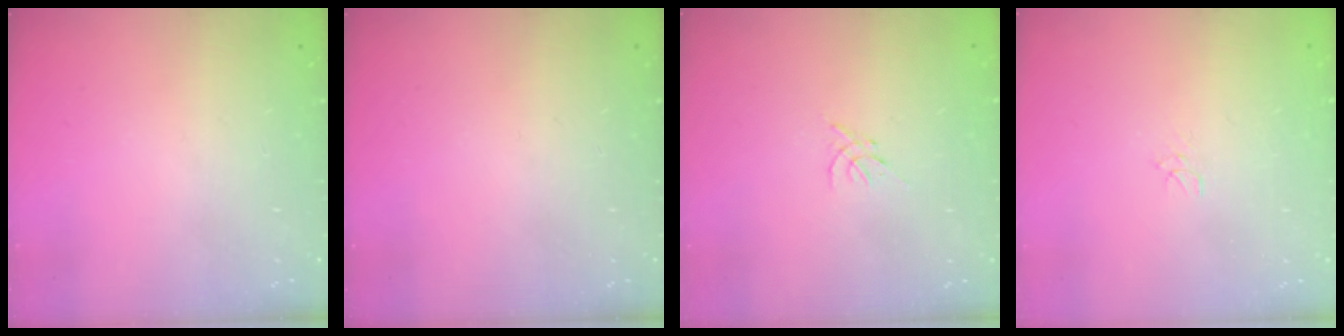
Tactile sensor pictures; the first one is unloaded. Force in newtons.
{"total": 0.0}
{"total": 0.0}
{"total": 3.4, "press": 3.4, "slide": 0.2}